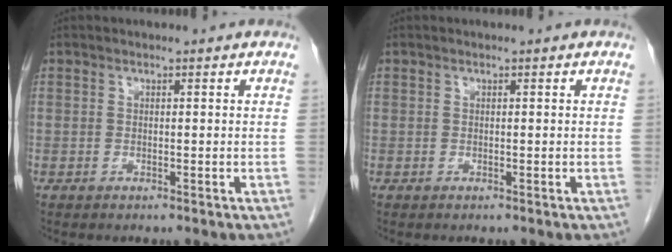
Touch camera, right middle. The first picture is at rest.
{"total": 0.0}